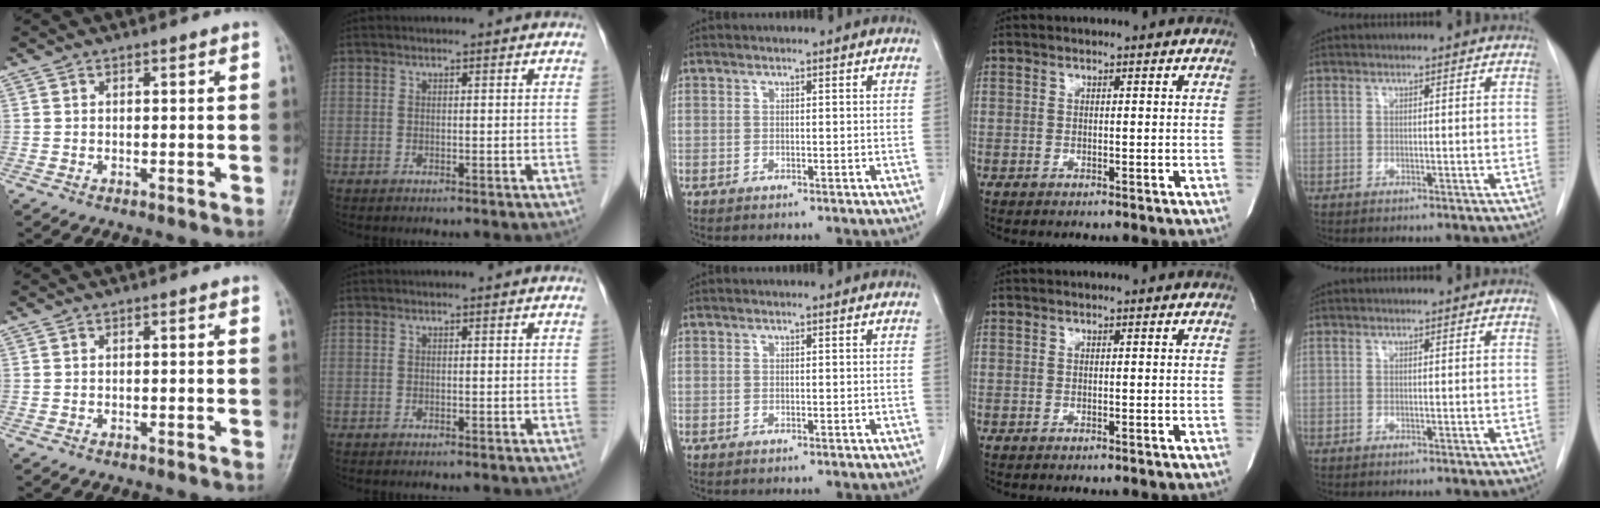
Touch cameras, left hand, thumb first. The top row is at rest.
{}